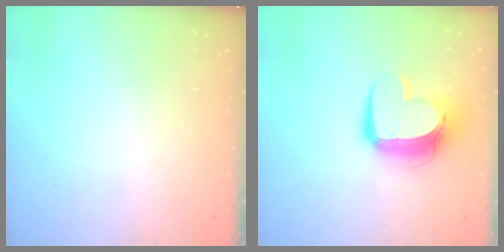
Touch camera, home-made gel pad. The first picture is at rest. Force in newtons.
{"total": 13.9, "press": 13.8, "slide": 1.4}